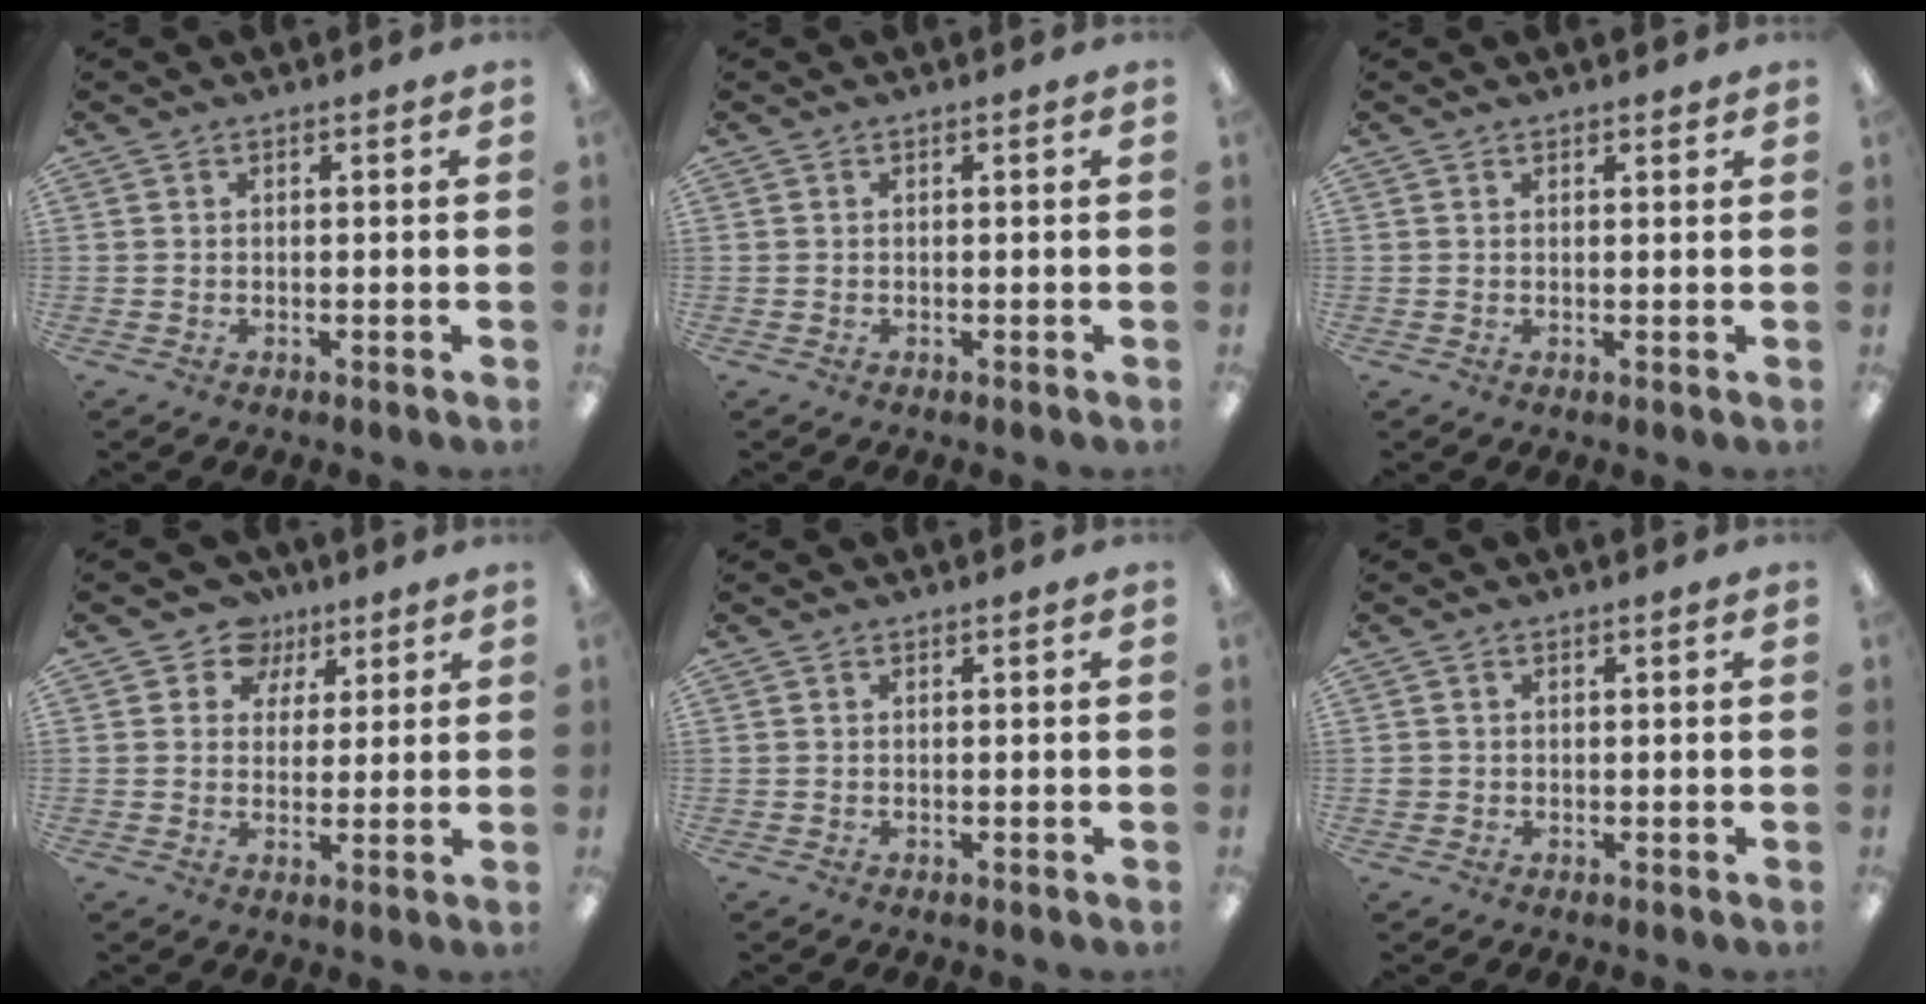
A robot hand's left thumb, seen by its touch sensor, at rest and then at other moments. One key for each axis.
{"total": 0.0}
{"total": 0.9, "fx": 0.8, "fy": 0.4, "fz": 0.1, "tx": 0.006, "ty": -0.004, "tz": 0.014}
{"total": 7.0, "fx": 3.9, "fy": 5.6, "fz": 1.3, "tx": -0.020, "ty": -0.017, "tz": 0.069}
{"total": 0.0}
{"total": 1.2, "fx": -0.1, "fy": 1.1, "fz": 0.3, "tx": -0.005, "ty": 0.004, "tz": -0.003}